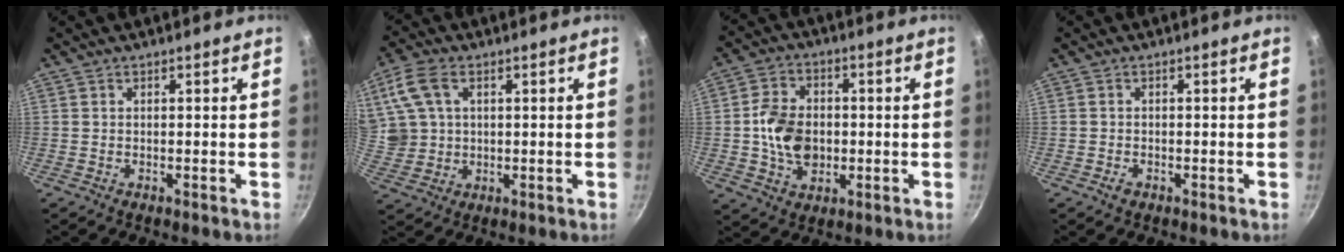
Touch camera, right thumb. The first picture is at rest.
{"total": 10.3, "force": [3.3, 7.5, 6.3], "torque": [-0.116, -0.006, 0.068]}
{"total": 10.6, "force": [-0.6, 7.9, 7.0], "torque": [-0.102, 0.011, -0.013]}
{"total": 1.4, "force": [-0.8, 0.9, 0.6], "torque": [-0.012, 0.003, -0.014]}